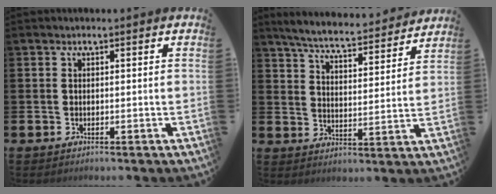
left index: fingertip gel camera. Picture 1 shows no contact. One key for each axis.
{"total": 6.3, "fx": 6.0, "fy": 0.5, "fz": 1.7, "tx": -0.059, "ty": -0.043, "tz": 0.102}